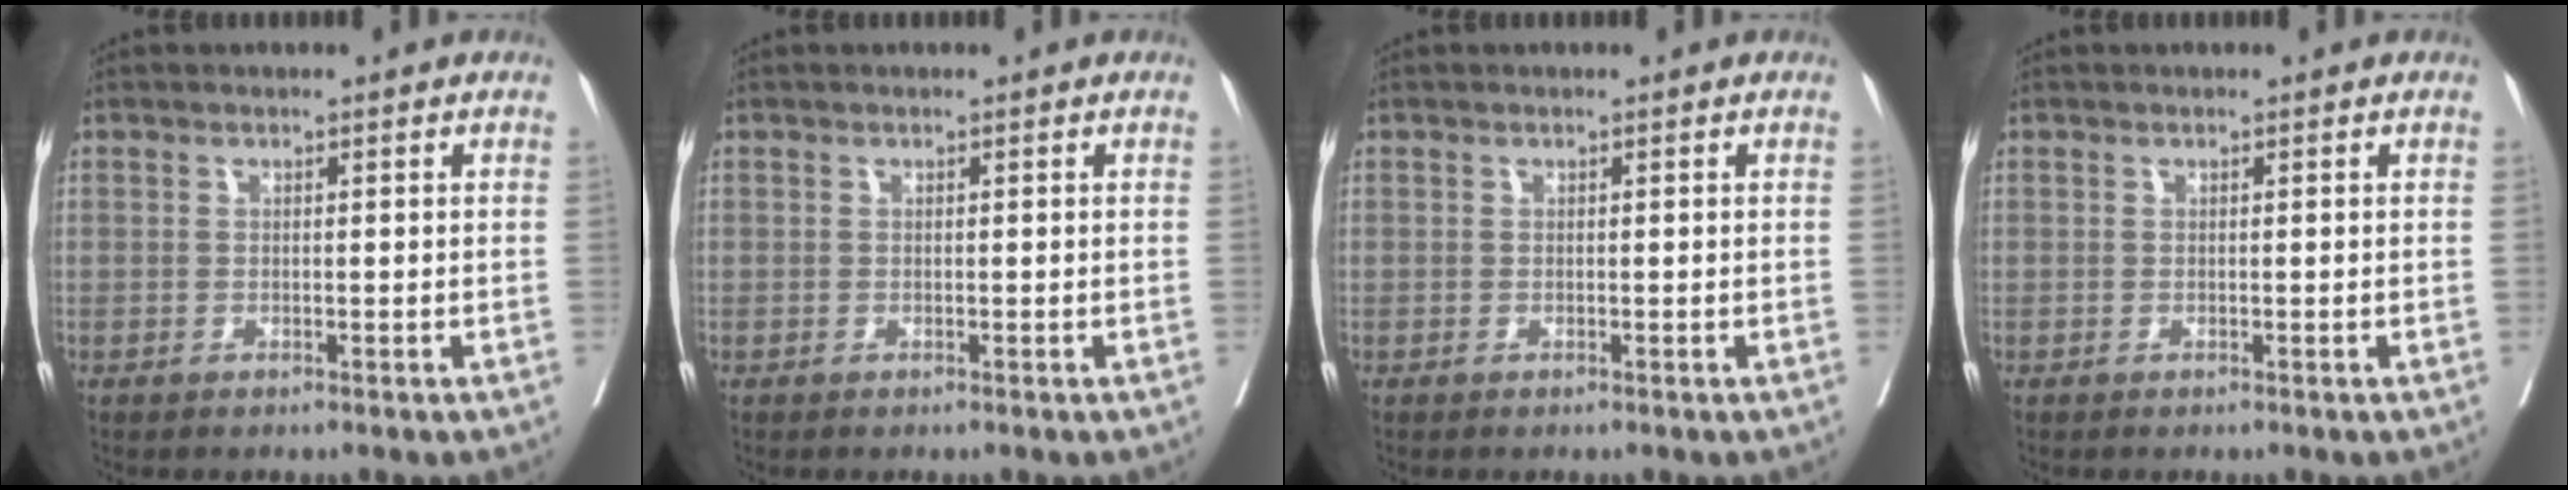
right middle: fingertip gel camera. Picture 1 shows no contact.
{"total": 0.0}
{"total": 0.0}
{"total": 0.0}